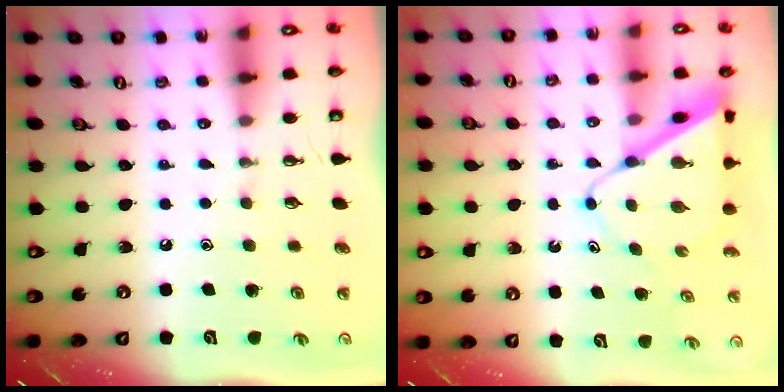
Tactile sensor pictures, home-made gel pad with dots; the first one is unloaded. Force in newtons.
{"total": 7.7, "press": 7.7, "slide": 0.4}